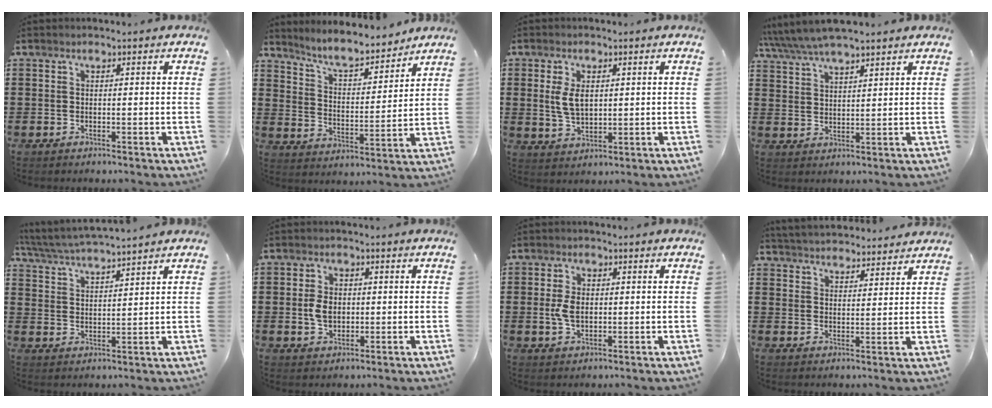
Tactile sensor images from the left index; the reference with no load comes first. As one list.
[{"total": 6.9, "force": [6.4, 0.7, 2.6], "torque": [-0.076, -0.039, 0.110]}, {"total": 4.9, "force": [1.1, 2.8, 3.9], "torque": [-0.083, 0.003, 0.016]}, {"total": 5.3, "force": [4.6, 1.0, 2.4], "torque": [-0.061, -0.013, 0.083]}, {"total": 4.6, "force": [4.4, -0.3, 1.3], "torque": [-0.043, -0.022, 0.075]}, {"total": 4.1, "force": [0.0, 2.7, 3.0], "torque": [-0.070, 0.007, -0.003]}, {"total": 4.0, "force": [0.2, 2.4, 3.2], "torque": [-0.079, 0.001, -0.002]}, {"total": 4.0, "force": [4.0, 0.3, -0.1], "torque": [-0.014, -0.018, 0.072]}]